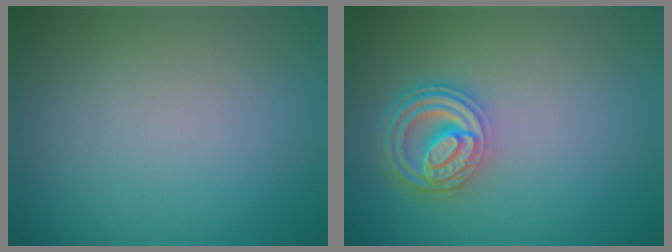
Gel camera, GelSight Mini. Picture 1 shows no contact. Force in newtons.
{"total": 4.6, "press": 3.6, "slide": 2.9}